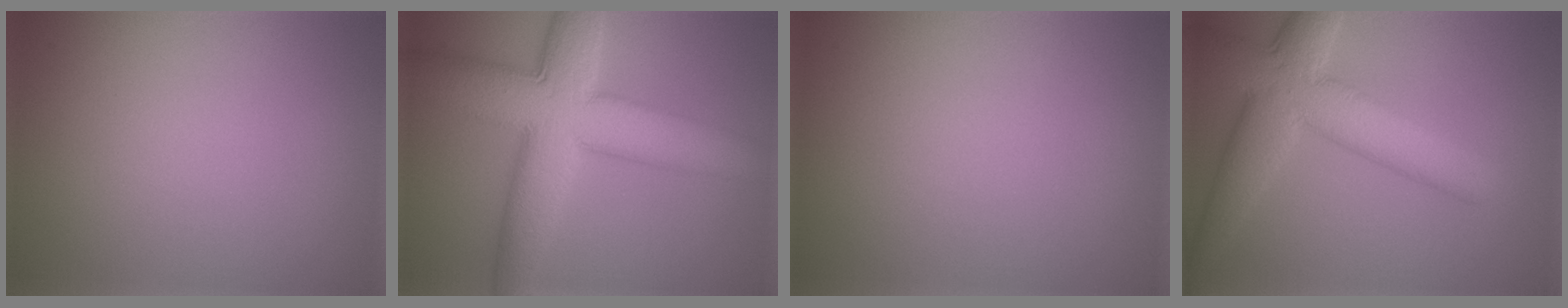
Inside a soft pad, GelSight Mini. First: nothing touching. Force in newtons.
{"total": 10.7, "press": 10.7, "slide": 0.2}
{"total": 0.0}
{"total": 7.5, "press": 7.5, "slide": 0.1}